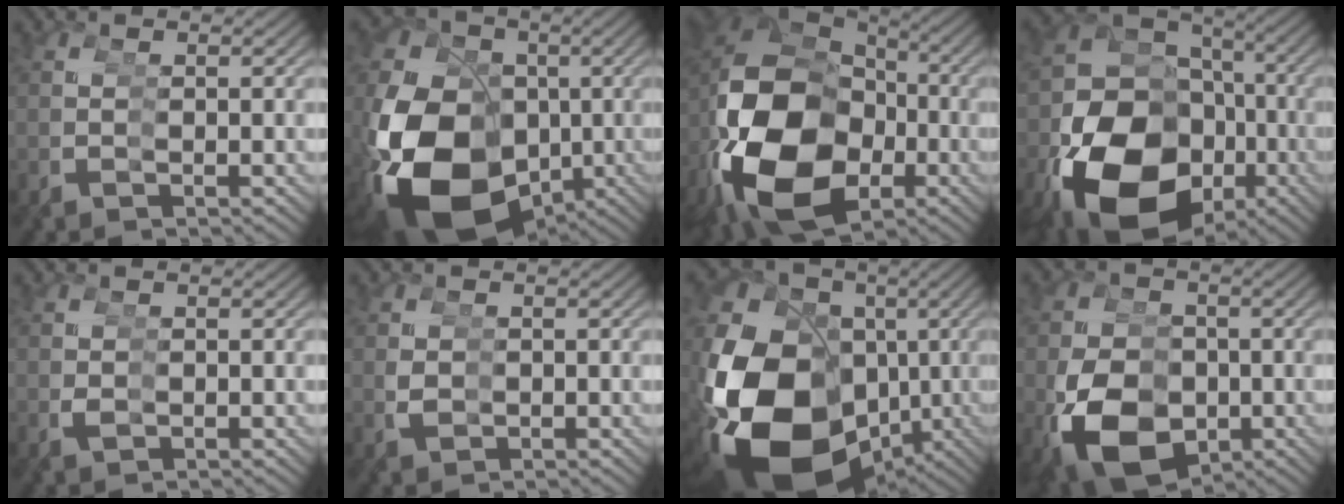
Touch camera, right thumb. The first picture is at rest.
{"total": 21.0, "force": [-4.0, 16.0, 13.0], "torque": [-0.254, -0.055, -0.041]}
{"total": 20.4, "force": [-3.0, 14.1, 14.5], "torque": [-0.307, -0.056, -0.012]}
{"total": 16.4, "force": [-4.6, 10.8, 11.3], "torque": [-0.222, -0.046, -0.044]}
{"total": 1.1, "force": [0.3, 1.0, 0.2], "torque": [-0.001, -0.001, 0.009]}
{"total": 1.8, "force": [0.7, 1.7, -0.2], "torque": [-0.003, -0.005, 0.018]}
{"total": 25.7, "force": [-4.6, 19.1, 16.5], "torque": [-0.311, -0.069, -0.046]}
{"total": 10.6, "force": [-2.5, 8.4, 6.1], "torque": [-0.121, -0.036, -0.021]}